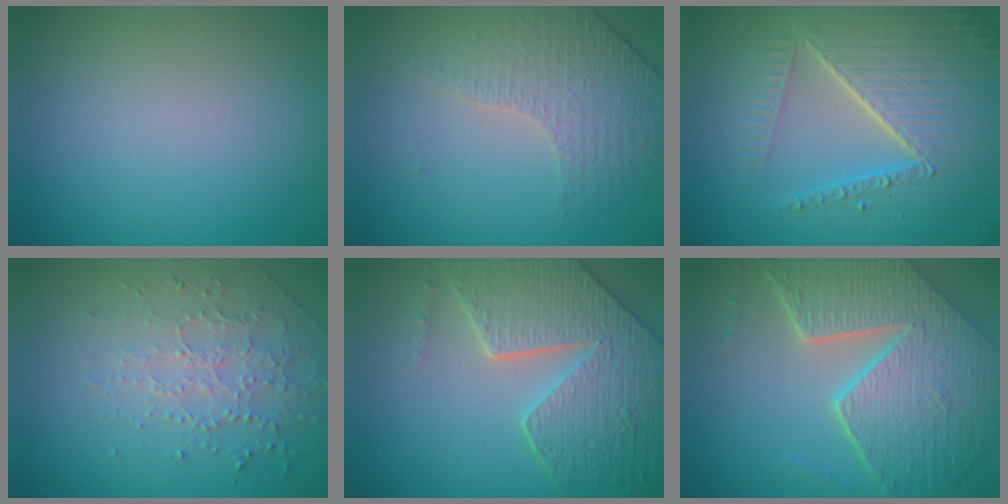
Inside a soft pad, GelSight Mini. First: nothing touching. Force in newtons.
{"total": 4.4, "press": 3.1, "slide": 3.2}
{"total": 8.6, "press": 6.0, "slide": 6.2}
{"total": 2.1, "press": 1.9, "slide": 0.9}
{"total": 8.3, "press": 6.1, "slide": 5.6}
{"total": 8.8, "press": 6.3, "slide": 6.2}